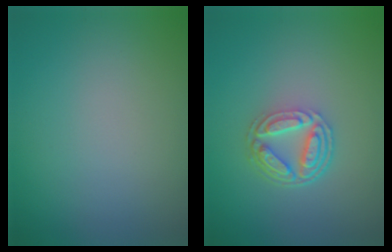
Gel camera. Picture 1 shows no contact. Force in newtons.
{"total": 4.5, "press": 3.3, "slide": 3.0}